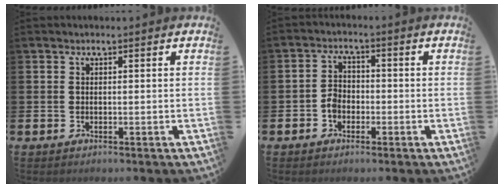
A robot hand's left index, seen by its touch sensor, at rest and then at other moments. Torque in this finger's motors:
{"motor_torque": [0.08, 0.07, 0.13, 0.05]}